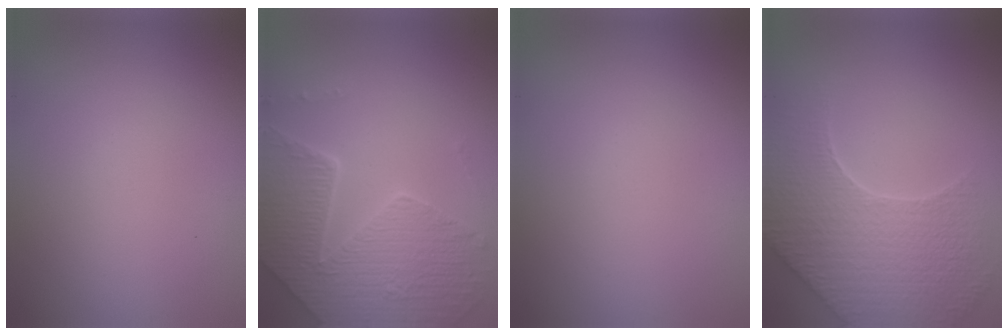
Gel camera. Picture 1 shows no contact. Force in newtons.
{"total": 6.9, "press": 5.3, "slide": 4.4}
{"total": 0.0}
{"total": 7.7, "press": 5.8, "slide": 5.1}